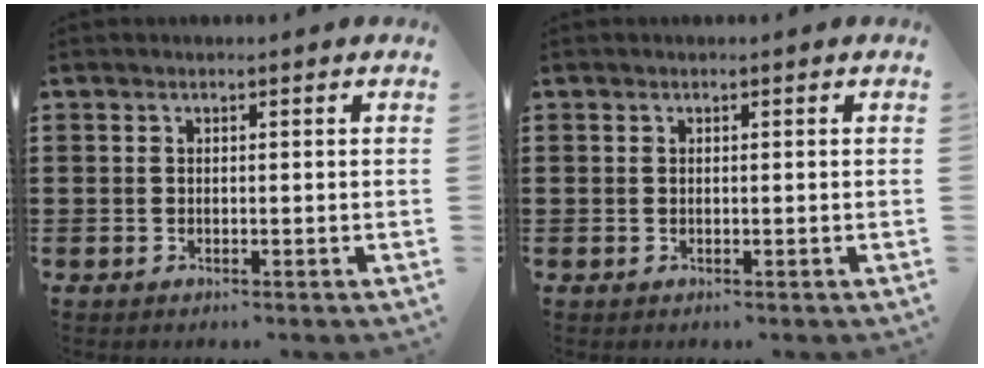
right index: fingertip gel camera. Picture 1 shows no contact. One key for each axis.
{"total": 0.0}